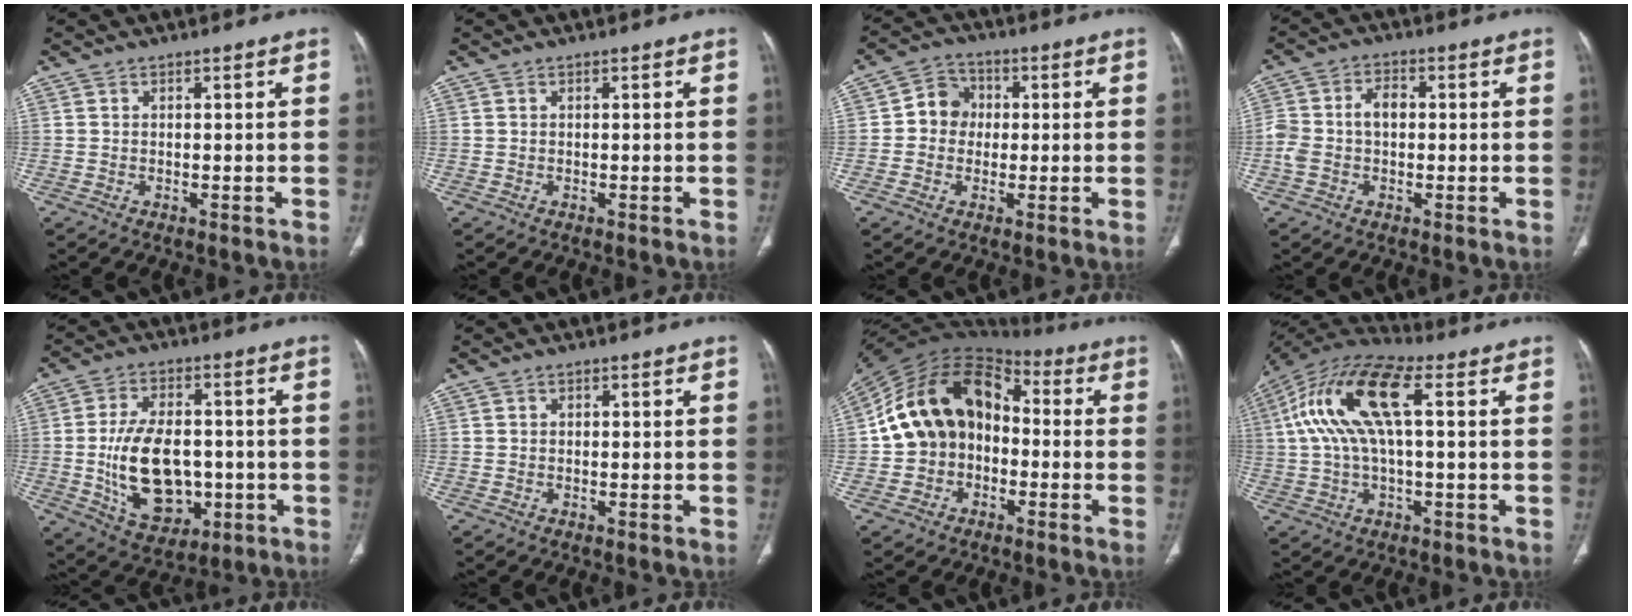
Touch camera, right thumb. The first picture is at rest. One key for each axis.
{"total": 0.0}
{"total": 6.3, "fx": 0.2, "fy": 5.7, "fz": 2.6, "tx": -0.016, "ty": 0.014, "tz": -0.009}
{"total": 9.3, "fx": -0.3, "fy": 6.1, "fz": 7.1, "tx": -0.153, "ty": 0.031, "tz": -0.010}
{"total": 14.5, "fx": -2.2, "fy": 9.4, "fz": 10.9, "tx": -0.157, "ty": 0.007, "tz": -0.017}
{"total": 0.5, "fx": 0.1, "fy": 0.4, "fz": 0.3, "tx": -0.002, "ty": 0.001, "tz": -0.001}
{"total": 16.5, "fx": -0.8, "fy": 12.9, "fz": 10.4, "tx": -0.160, "ty": 0.047, "tz": -0.025}
{"total": 16.8, "fx": 3.4, "fy": 6.6, "fz": 15.1, "tx": -0.316, "ty": 0.044, "tz": 0.058}